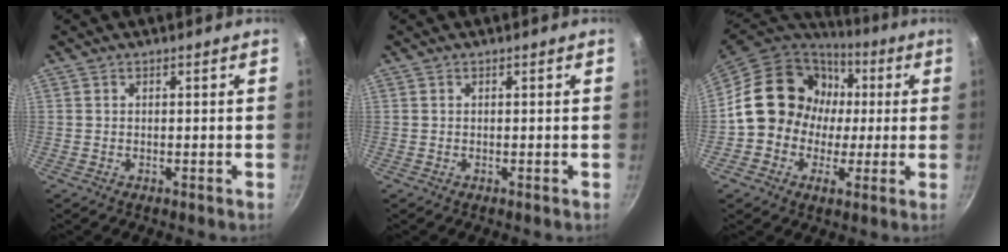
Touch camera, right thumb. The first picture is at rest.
{"total": 0.0}
{"total": 17.4, "force": [1.0, 15.3, 8.3], "torque": [-0.100, 0.026, 0.003]}